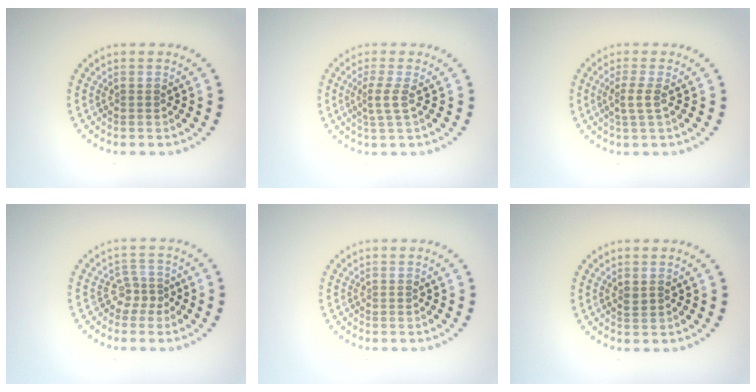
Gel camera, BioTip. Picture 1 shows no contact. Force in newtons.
{"total": 2.1, "press": 1.4, "slide": 1.5}
{"total": 1.7, "press": 1.3, "slide": 1.1}
{"total": 1.8, "press": 1.1, "slide": 1.4}
{"total": 0.0}
{"total": 0.9, "press": 0.8, "slide": 0.2}